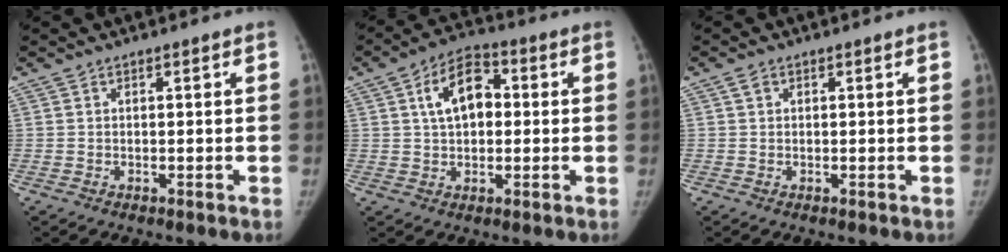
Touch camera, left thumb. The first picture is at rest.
{"total": 9.6, "force": [1.9, 6.0, 7.2], "torque": [-0.106, 0.015, 0.023]}
{"total": 1.0, "force": [0.5, 0.7, 0.5], "torque": [-0.009, 0.004, 0.009]}